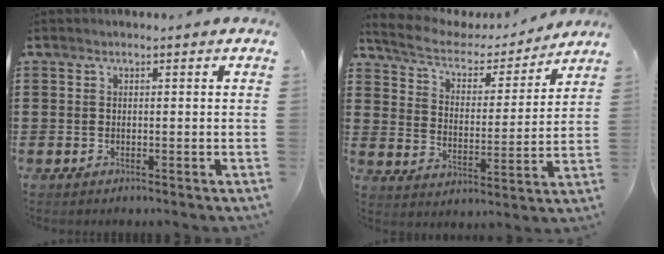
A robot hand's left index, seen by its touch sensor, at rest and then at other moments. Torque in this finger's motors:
{"motor_torque": [2.14, 0.00, 0.19, 0.03]}